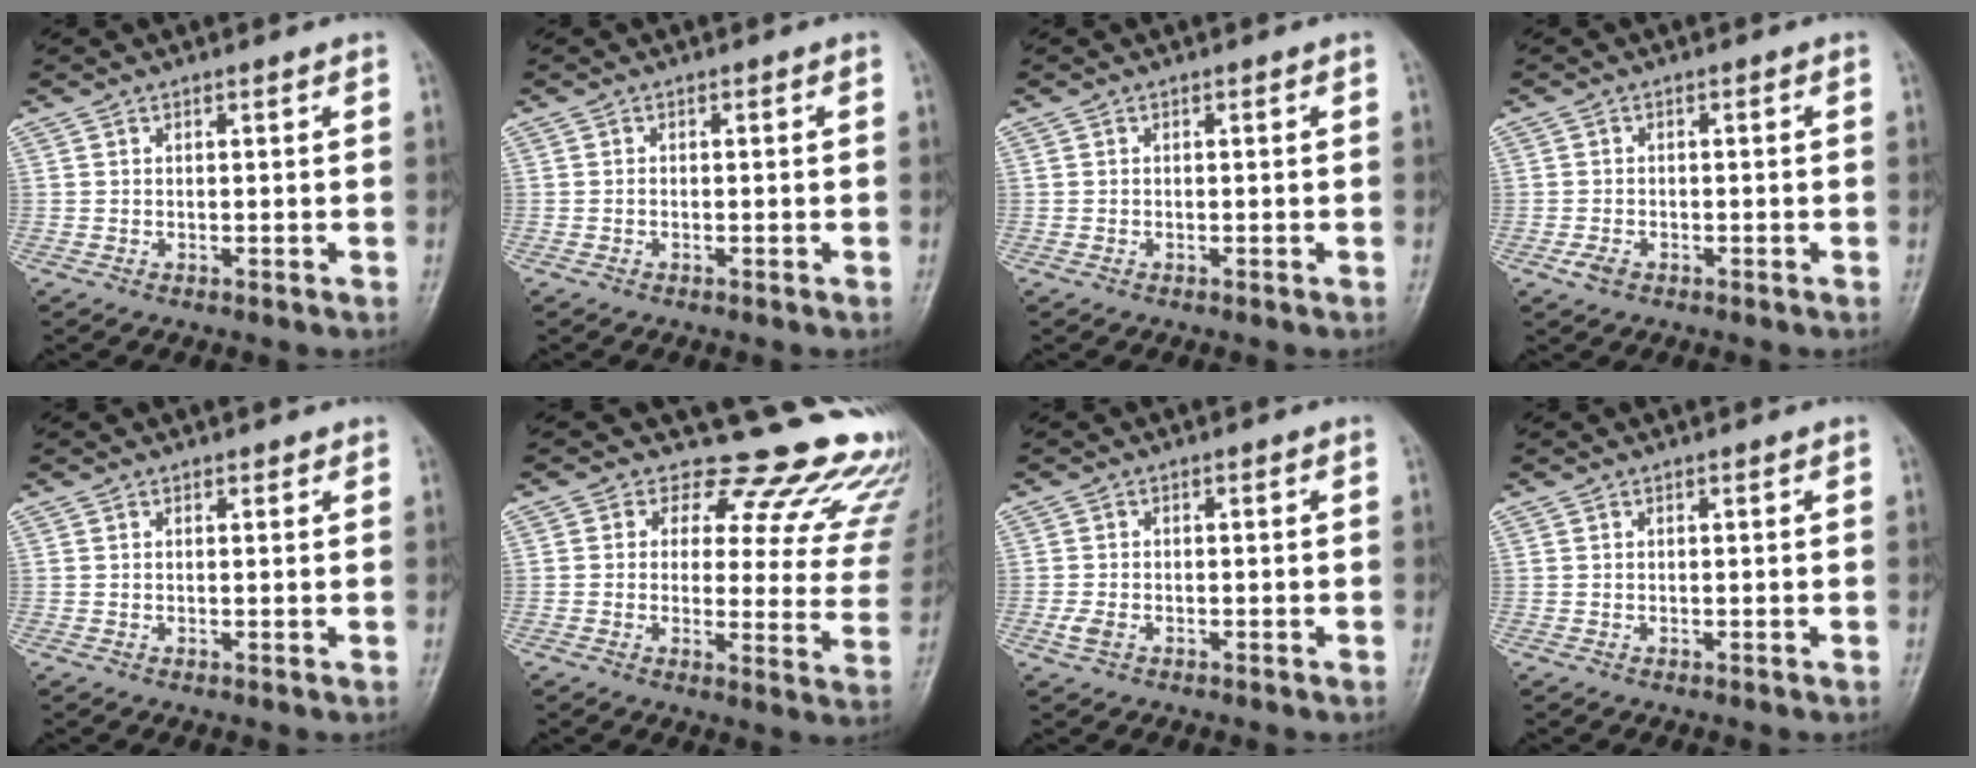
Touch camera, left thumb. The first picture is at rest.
{"total": 0.0}
{"total": 0.0}
{"total": 2.0, "force": [-1.1, 1.4, 1.0], "torque": [-0.022, 0.002, -0.021]}
{"total": 0.7, "force": [0.5, 0.4, 0.2], "torque": [0.000, -0.004, 0.004]}
{"total": 19.2, "force": [15.2, 8.5, 8.2], "torque": [-0.050, -0.102, 0.152]}
{"total": 2.0, "force": [-1.0, 1.2, 1.2], "torque": [-0.036, 0.000, -0.021]}
{"total": 0.0}